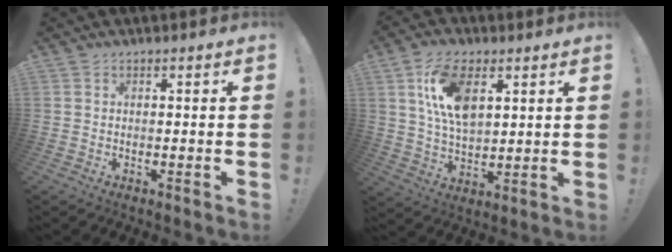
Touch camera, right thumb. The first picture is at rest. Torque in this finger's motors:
{"motor_torque": [2.05, 2.96, 0.91, -0.58, 0.31]}